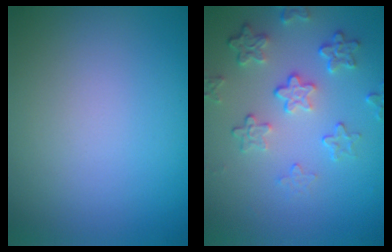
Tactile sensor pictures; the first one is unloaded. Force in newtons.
{"total": 4.5, "press": 3.3, "slide": 3.0}